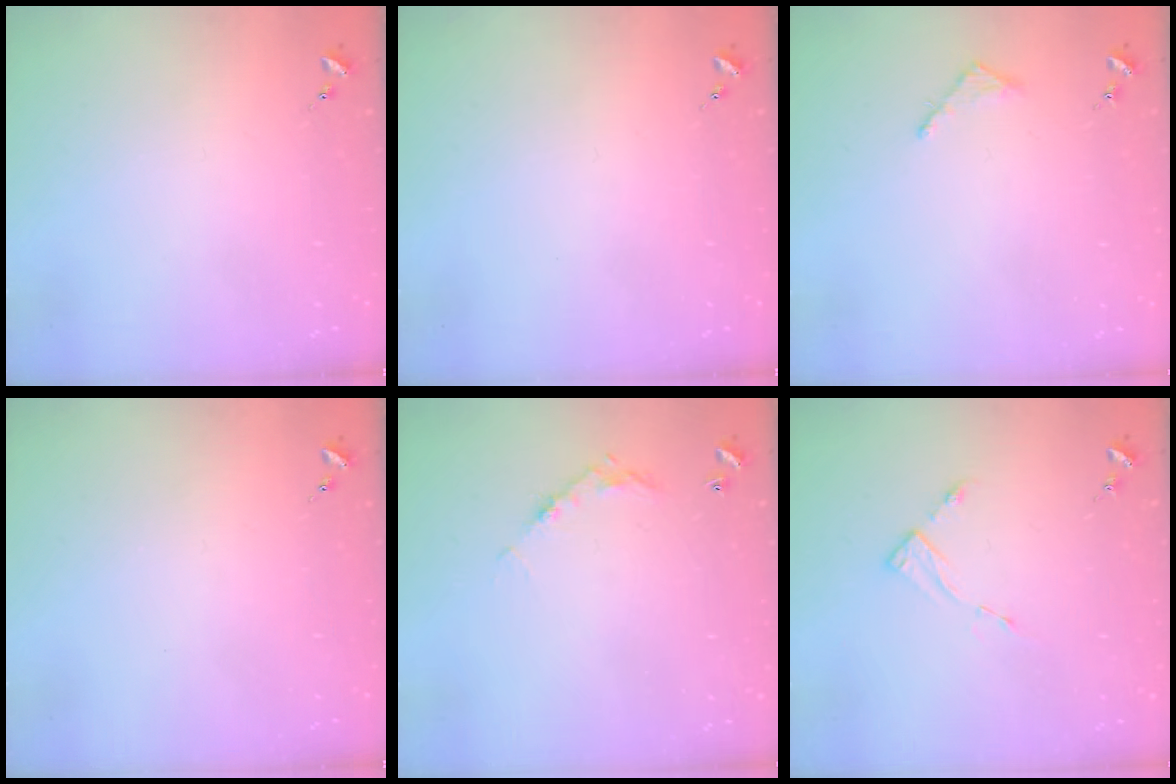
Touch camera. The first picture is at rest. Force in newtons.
{"total": 0.0}
{"total": 2.7, "press": 2.7, "slide": 0.3}
{"total": 0.0}
{"total": 5.8, "press": 5.8, "slide": 0.3}
{"total": 4.7, "press": 4.7, "slide": 0.6}